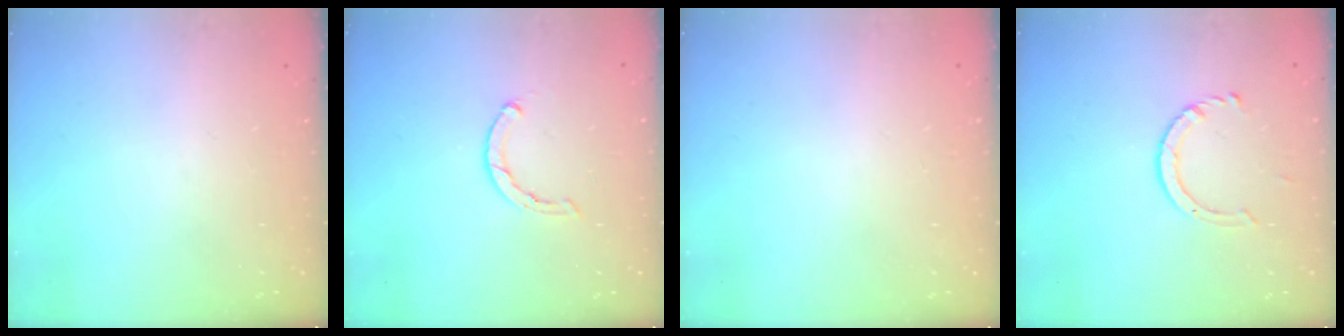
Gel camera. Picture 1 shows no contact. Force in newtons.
{"total": 0.5, "press": 0.5, "slide": 0.2}
{"total": 2.4, "press": 2.4, "slide": 0.2}
{"total": 4.6, "press": 4.5, "slide": 0.5}